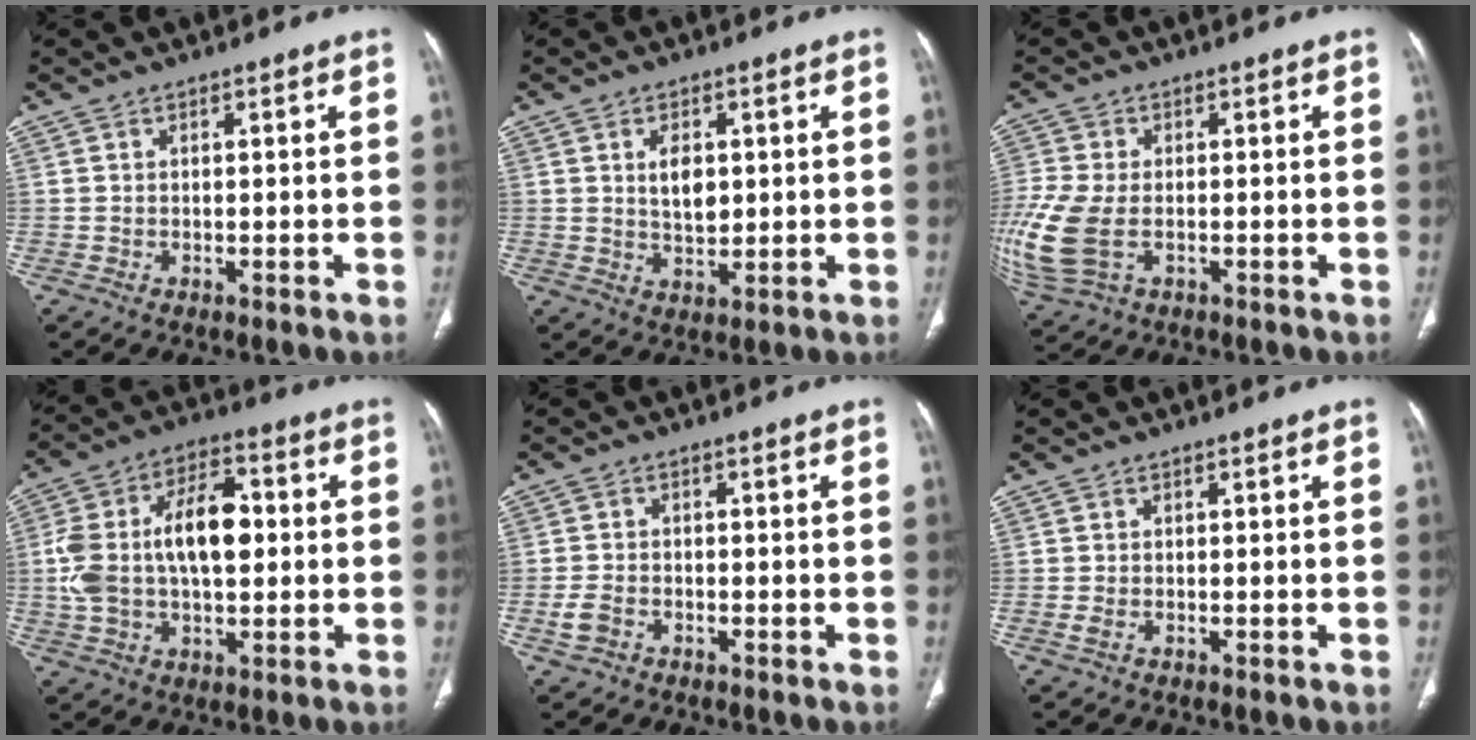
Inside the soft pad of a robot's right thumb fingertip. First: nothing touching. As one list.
[{"total": 5.2, "force": [1.2, 3.1, 4.0], "torque": [-0.056, -0.009, 0.022]}, {"total": 14.4, "force": [-2.9, 9.1, 10.8], "torque": [-0.303, -0.011, -0.044]}, {"total": 16.7, "force": [1.0, 9.4, 13.7], "torque": [-0.244, 0.031, 0.016]}, {"total": 3.1, "force": [-1.5, 2.1, 1.6], "torque": [-0.035, 0.011, -0.026]}, {"total": 0.9, "force": [-0.4, 0.4, 0.6], "torque": [-0.019, -0.001, -0.007]}]